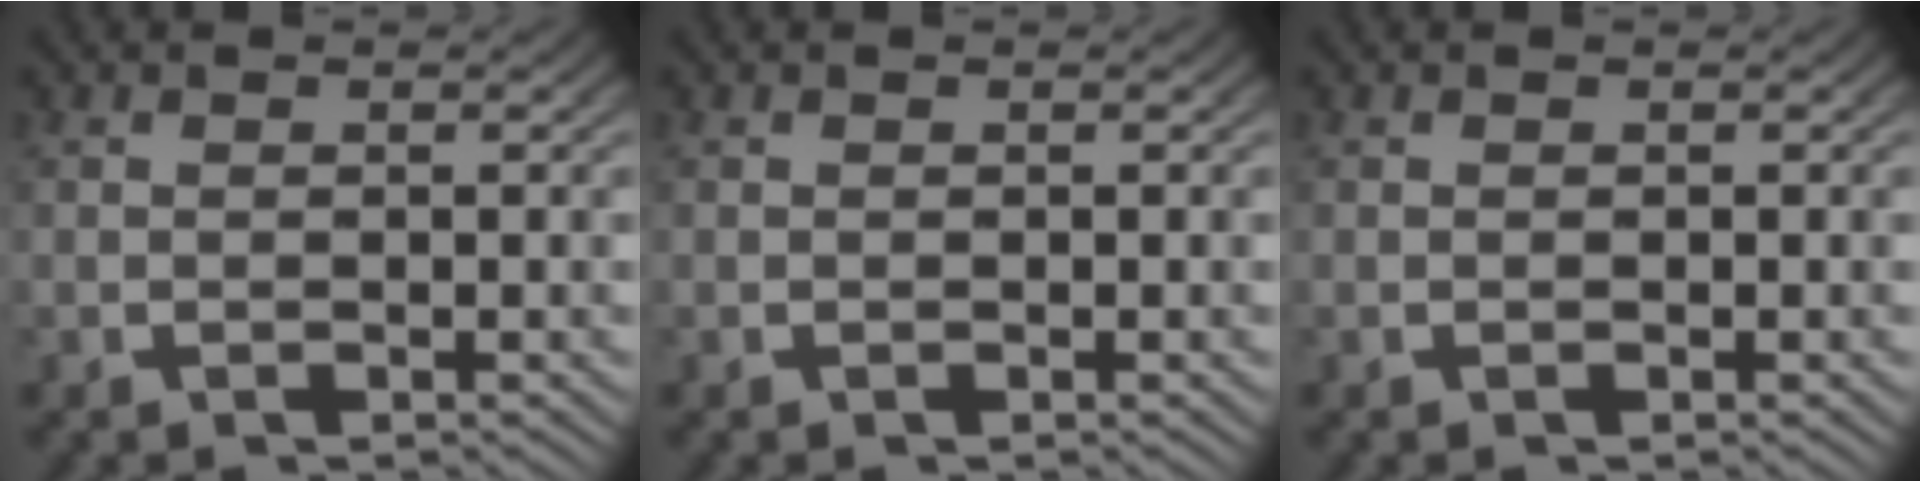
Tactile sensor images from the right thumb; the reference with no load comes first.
{"total": 0.0}
{"total": 0.0}